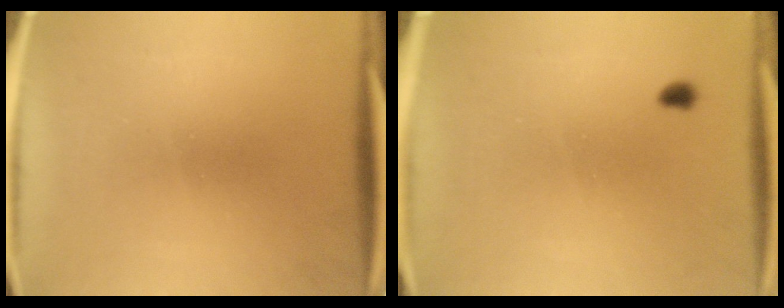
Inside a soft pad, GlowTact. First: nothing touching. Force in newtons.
{"total": 0.9}